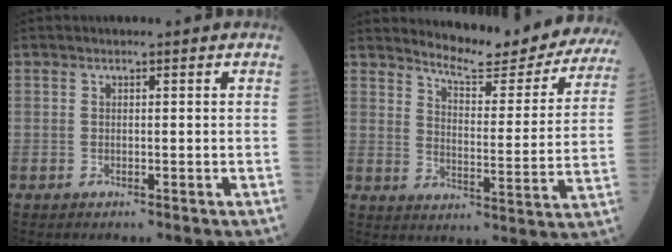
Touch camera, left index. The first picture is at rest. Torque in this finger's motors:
{"motor_torque": [0.37, -0.47, 0.05, 0.03]}